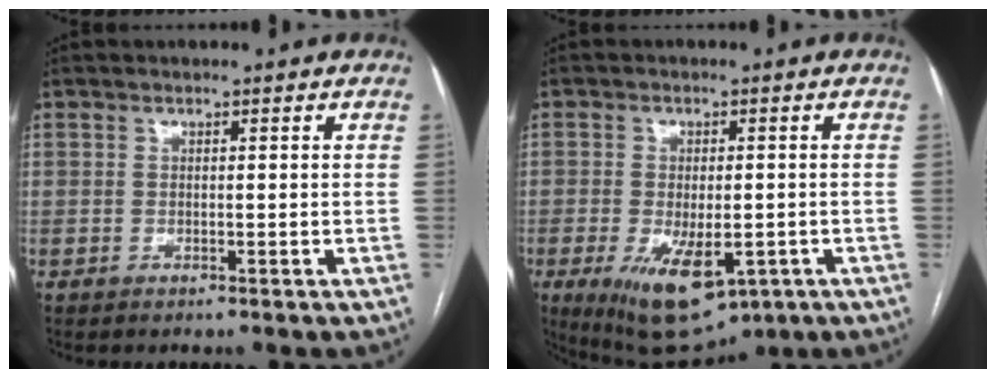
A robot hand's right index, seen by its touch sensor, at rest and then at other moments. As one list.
[{"total": 12.6, "force": [-5.3, 5.6, 9.9], "torque": [-0.171, -0.022, -0.068]}]